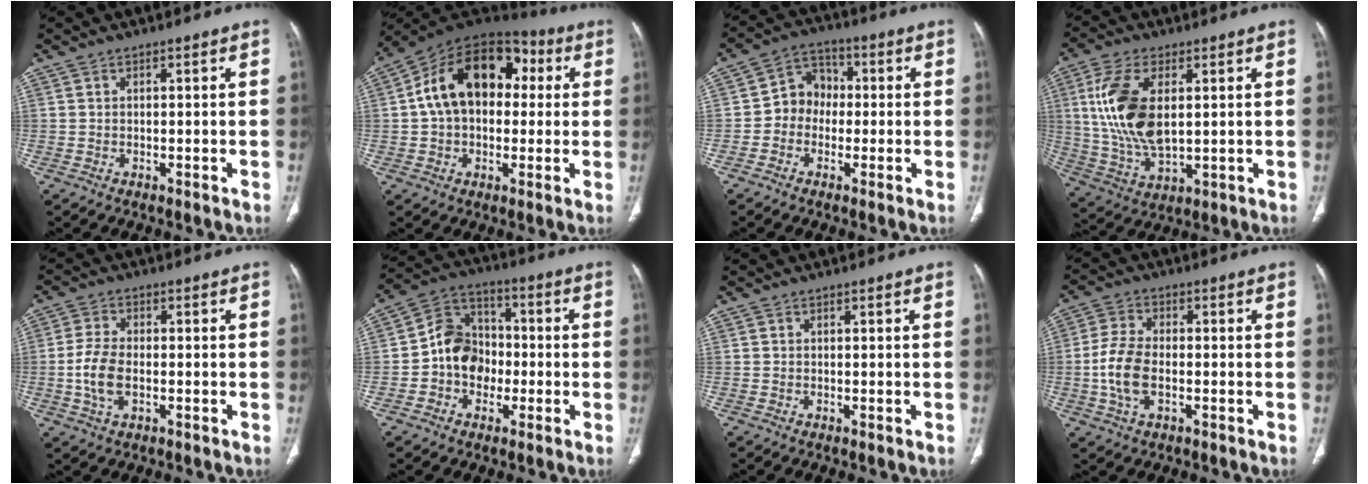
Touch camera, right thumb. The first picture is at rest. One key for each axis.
{"total": 19.2, "fx": 2.8, "fy": 12.8, "fz": 13.9, "tx": -0.203, "ty": 0.042, "tz": 0.037}
{"total": 7.1, "fx": -0.8, "fy": 6.2, "fz": 3.4, "tx": -0.024, "ty": 0.029, "tz": -0.033}
{"total": 15.2, "fx": 2.9, "fy": 7.6, "fz": 12.8, "tx": -0.266, "ty": -0.013, "tz": 0.064}
{"total": 6.5, "fx": -1.1, "fy": 3.6, "fz": 5.3, "tx": -0.117, "ty": 0.006, "tz": -0.023}
{"total": 10.9, "fx": -1.8, "fy": 9.1, "fz": 5.7, "tx": -0.066, "ty": 0.039, "tz": -0.043}
{"total": 0.0}
{"total": 8.0, "fx": -1.5, "fy": 4.4, "fz": 6.5, "tx": -0.142, "ty": 0.011, "tz": -0.029}